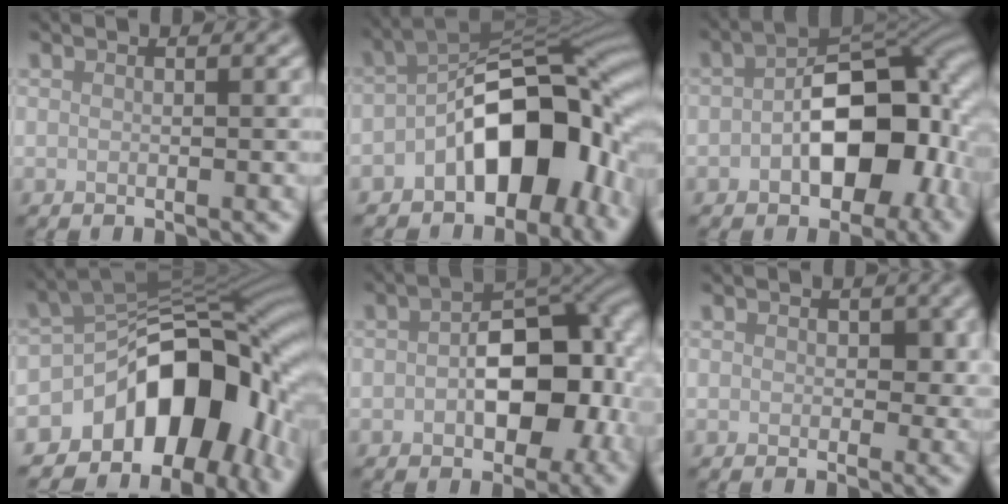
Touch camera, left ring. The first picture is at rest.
{"total": 12.7, "force": [-4.2, 7.4, 9.4], "torque": [-0.115, 0.007, -0.078]}
{"total": 11.1, "force": [-2.1, 6.6, 8.7], "torque": [-0.114, 0.004, -0.034]}
{"total": 14.2, "force": [-5.3, 8.8, 9.8], "torque": [-0.126, -0.001, -0.098]}
{"total": 9.5, "force": [-0.8, 5.8, 7.4], "torque": [-0.100, 0.006, -0.014]}
{"total": 2.3, "force": [0.3, 1.6, 1.6], "torque": [-0.017, -0.005, 0.002]}